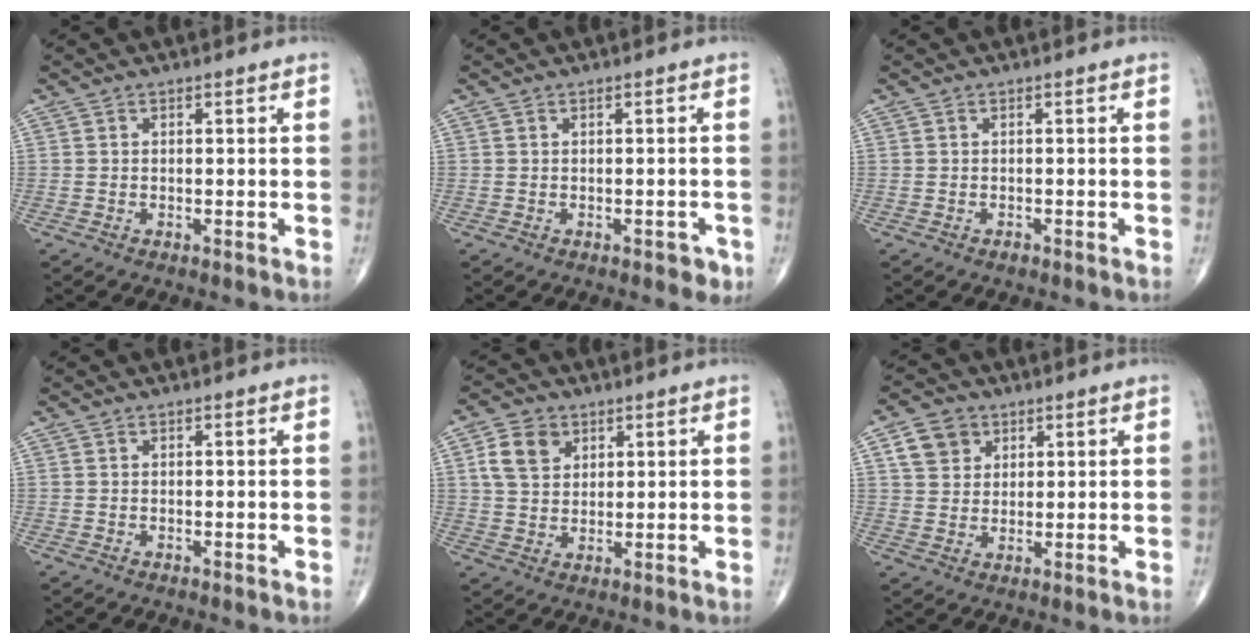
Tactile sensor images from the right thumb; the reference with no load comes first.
{"total": 2.1, "force": [-1.0, 1.2, 1.5], "torque": [-0.010, 0.005, -0.008]}
{"total": 0.6, "force": [-0.4, 0.3, 0.2], "torque": [-0.001, 0.000, -0.009]}
{"total": 0.0}
{"total": 7.0, "force": [2.8, 5.3, 3.7], "torque": [-0.053, -0.005, 0.052]}
{"total": 6.5, "force": [2.8, 5.2, 2.5], "torque": [-0.022, -0.006, 0.050]}